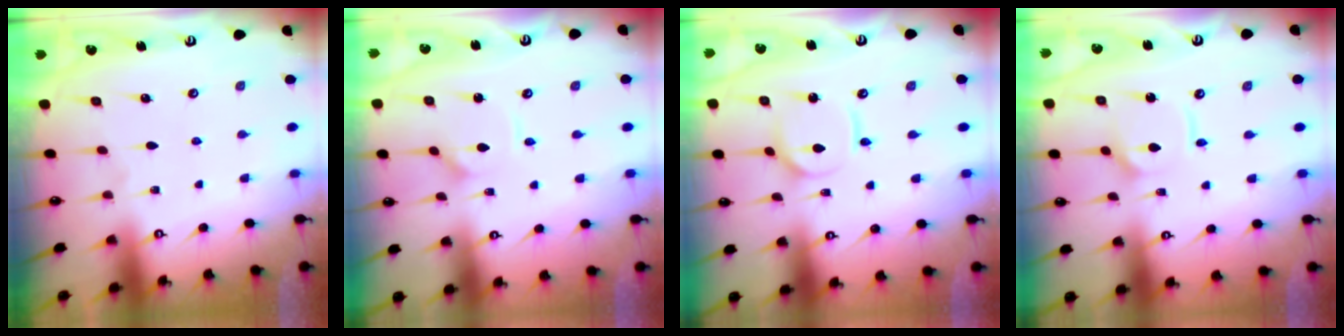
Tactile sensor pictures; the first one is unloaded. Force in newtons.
{"total": 2.2, "press": 2.2, "slide": 0.4}
{"total": 3.9, "press": 3.8, "slide": 0.4}
{"total": 5.8, "press": 5.8, "slide": 0.6}